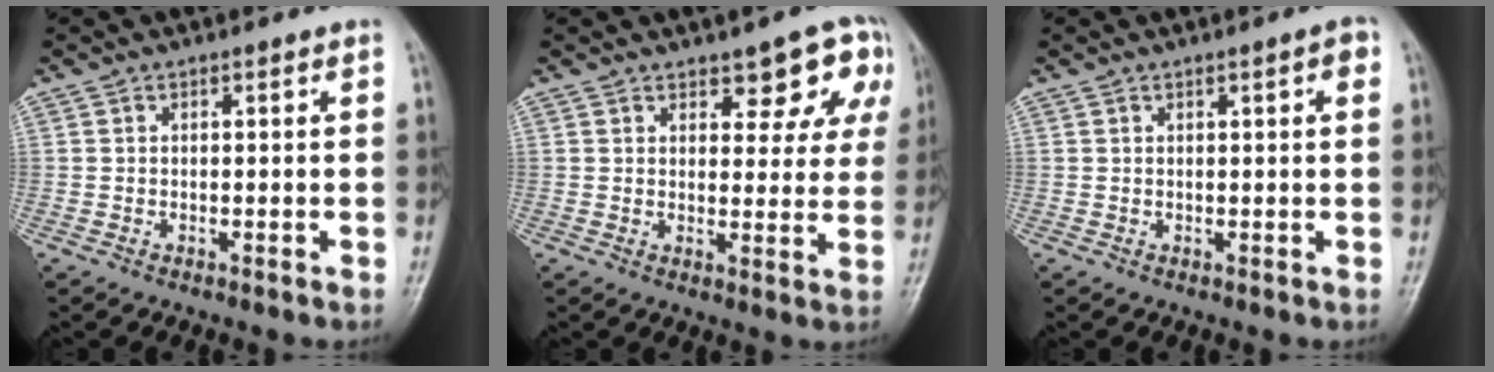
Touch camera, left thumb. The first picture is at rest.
{"total": 8.2, "force": [4.7, 4.0, 5.4], "torque": [-0.024, -0.021, 0.057]}
{"total": 2.2, "force": [0.8, 0.3, 2.0], "torque": [-0.026, 0.002, 0.011]}